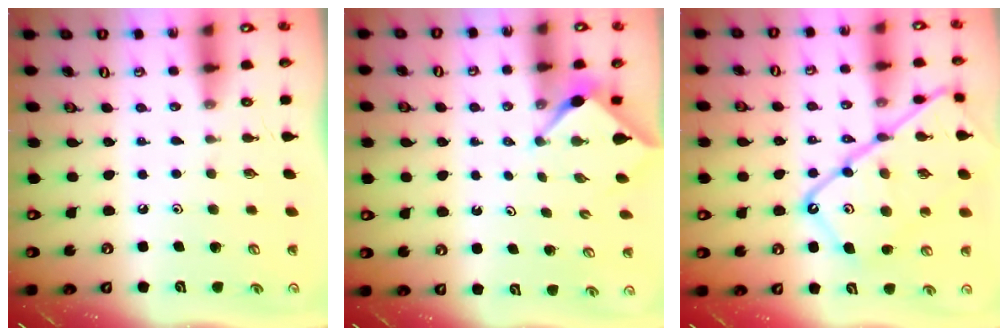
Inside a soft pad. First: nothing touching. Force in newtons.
{"total": 3.0, "press": 3.0, "slide": 0.4}
{"total": 20.6, "press": 20.5, "slide": 2.0}